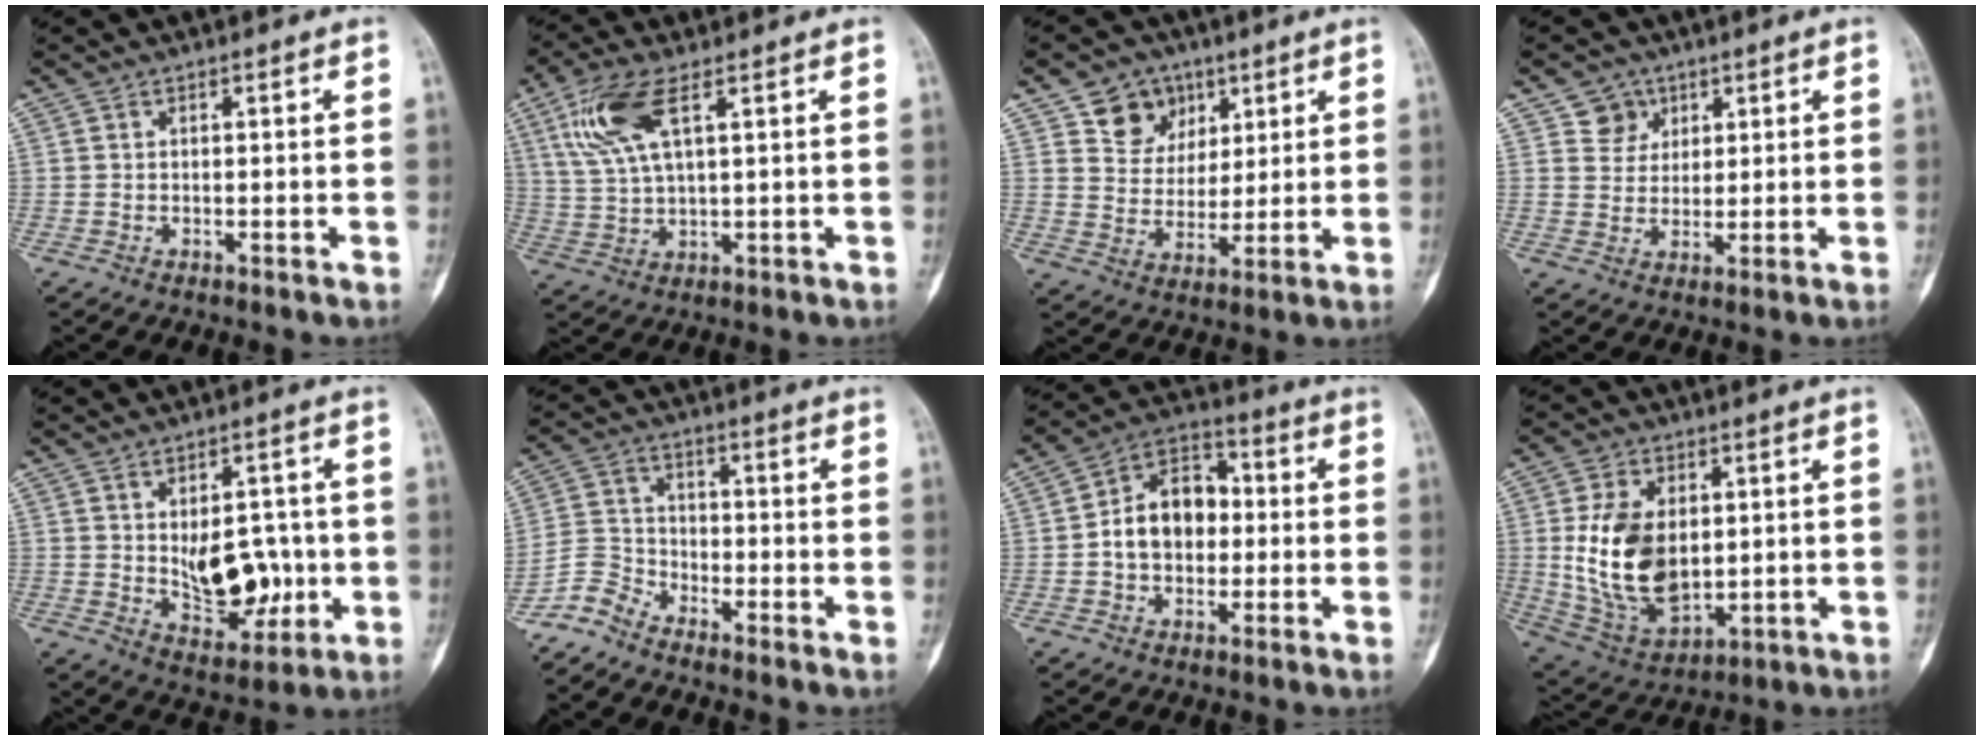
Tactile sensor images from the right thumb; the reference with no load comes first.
{"total": 10.3, "force": [4.3, 3.7, 8.7], "torque": [-0.197, -0.003, 0.092]}
{"total": 9.3, "force": [4.9, 7.5, 2.4], "torque": [0.002, -0.023, 0.087]}
{"total": 4.8, "force": [2.4, 4.1, 0.5], "torque": [0.021, -0.011, 0.040]}
{"total": 11.7, "force": [-0.5, 7.2, 9.2], "torque": [-0.089, -0.004, 0.010]}
{"total": 5.3, "force": [-4.9, 2.1, 0.4], "torque": [0.001, 0.030, -0.115]}
{"total": 11.6, "force": [-0.5, 8.4, 7.9], "torque": [-0.102, 0.035, -0.019]}
{"total": 16.6, "force": [1.2, 10.6, 12.7], "torque": [-0.213, -0.013, 0.042]}